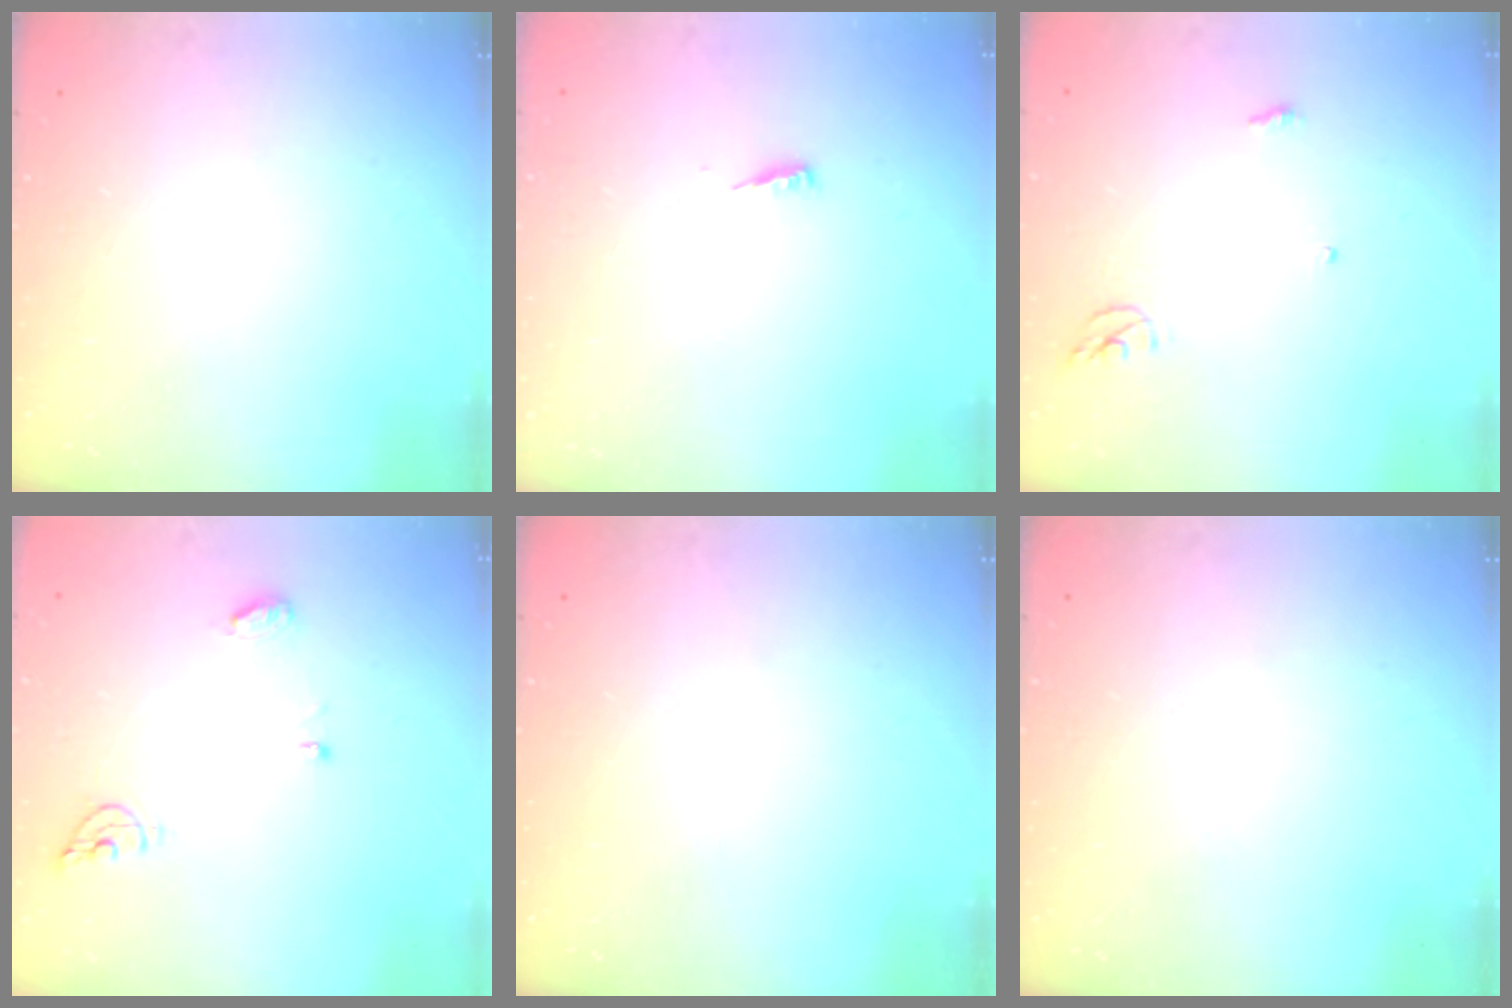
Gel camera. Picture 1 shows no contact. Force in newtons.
{"total": 3.5, "press": 3.4, "slide": 0.3}
{"total": 3.6, "press": 3.6, "slide": 0.3}
{"total": 6.7, "press": 6.7, "slide": 0.3}
{"total": 0.0}
{"total": 0.0}